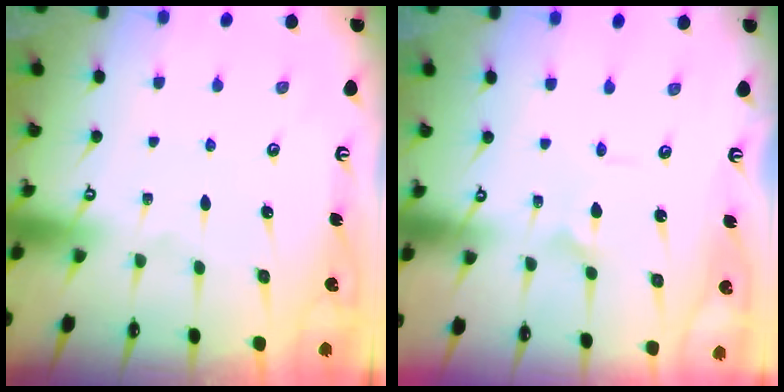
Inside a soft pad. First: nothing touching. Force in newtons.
{"total": 1.6, "press": 1.5, "slide": 0.2}